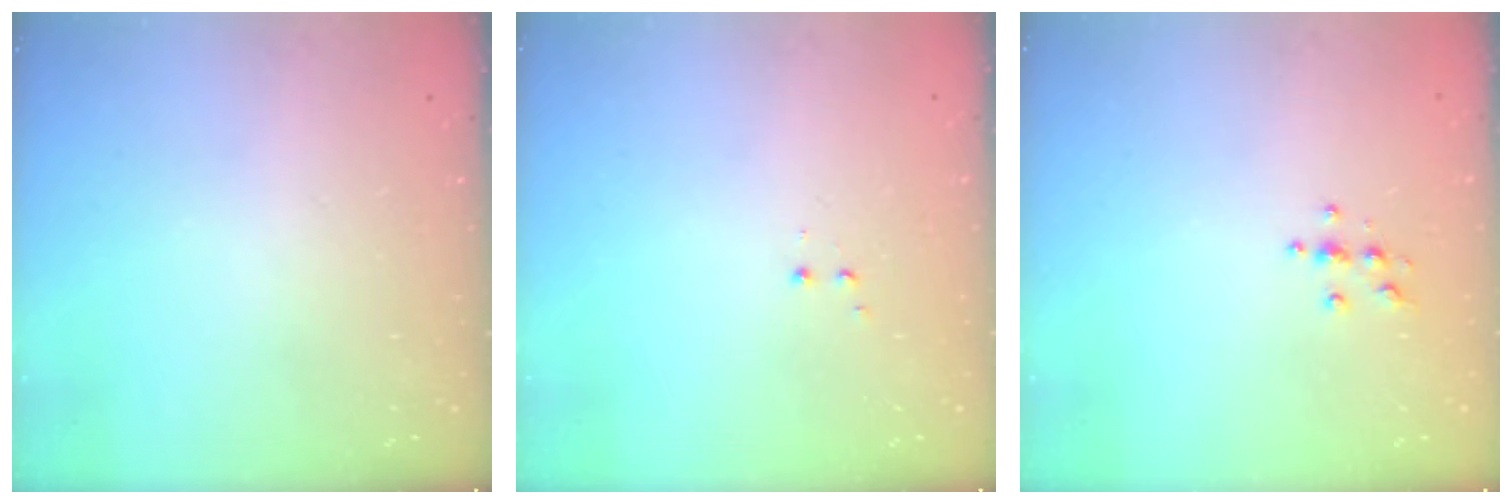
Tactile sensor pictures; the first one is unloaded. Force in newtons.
{"total": 1.2, "press": 1.1, "slide": 0.5}
{"total": 3.9, "press": 3.8, "slide": 0.4}